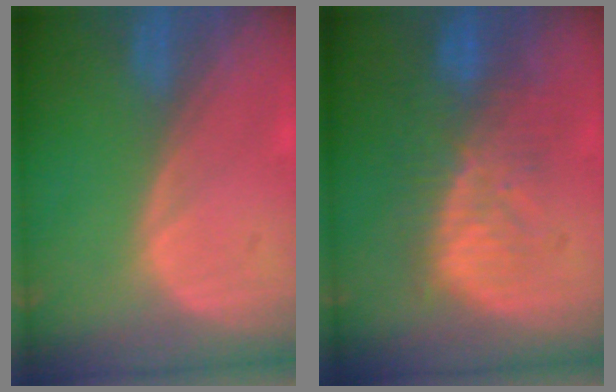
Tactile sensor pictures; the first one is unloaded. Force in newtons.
{"total": 10.2, "press": 8.6, "slide": 5.4}